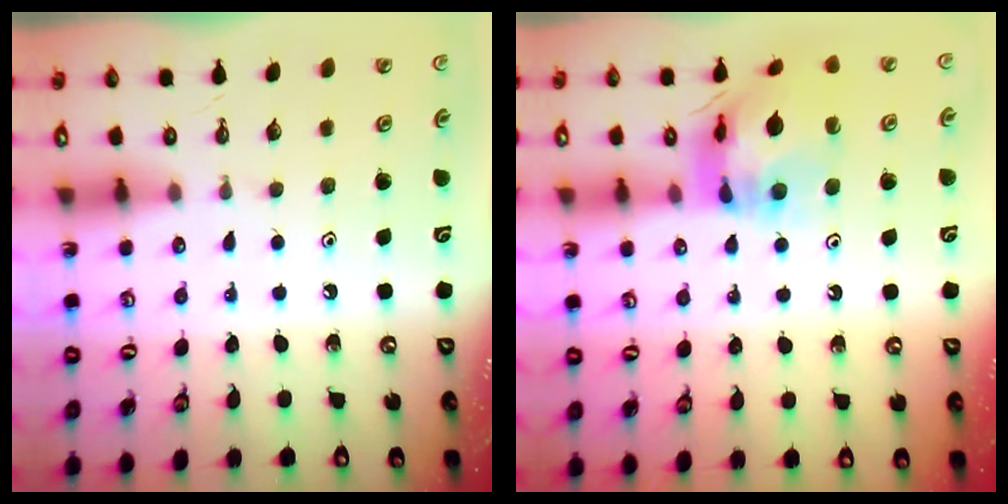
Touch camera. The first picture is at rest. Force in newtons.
{"total": 14.2, "press": 14.1, "slide": 1.5}